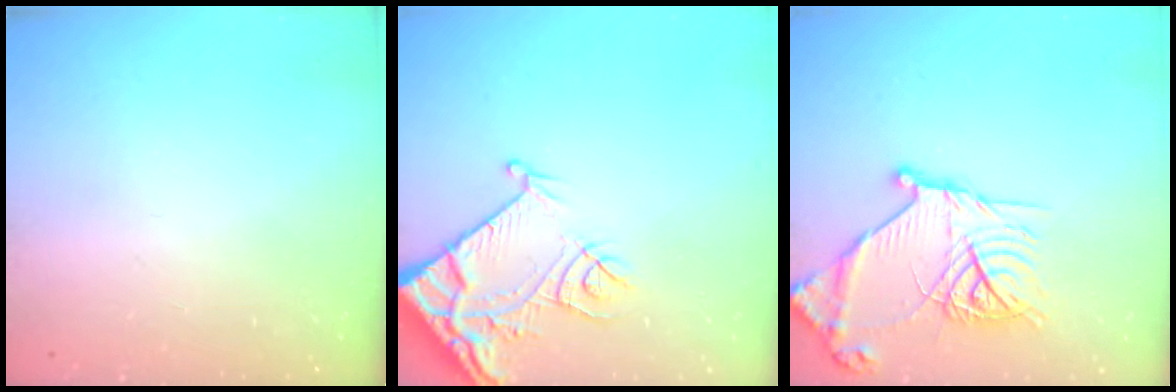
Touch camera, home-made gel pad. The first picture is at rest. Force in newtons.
{"total": 12.6, "press": 12.5, "slide": 1.5}
{"total": 18.8, "press": 18.7, "slide": 2.0}